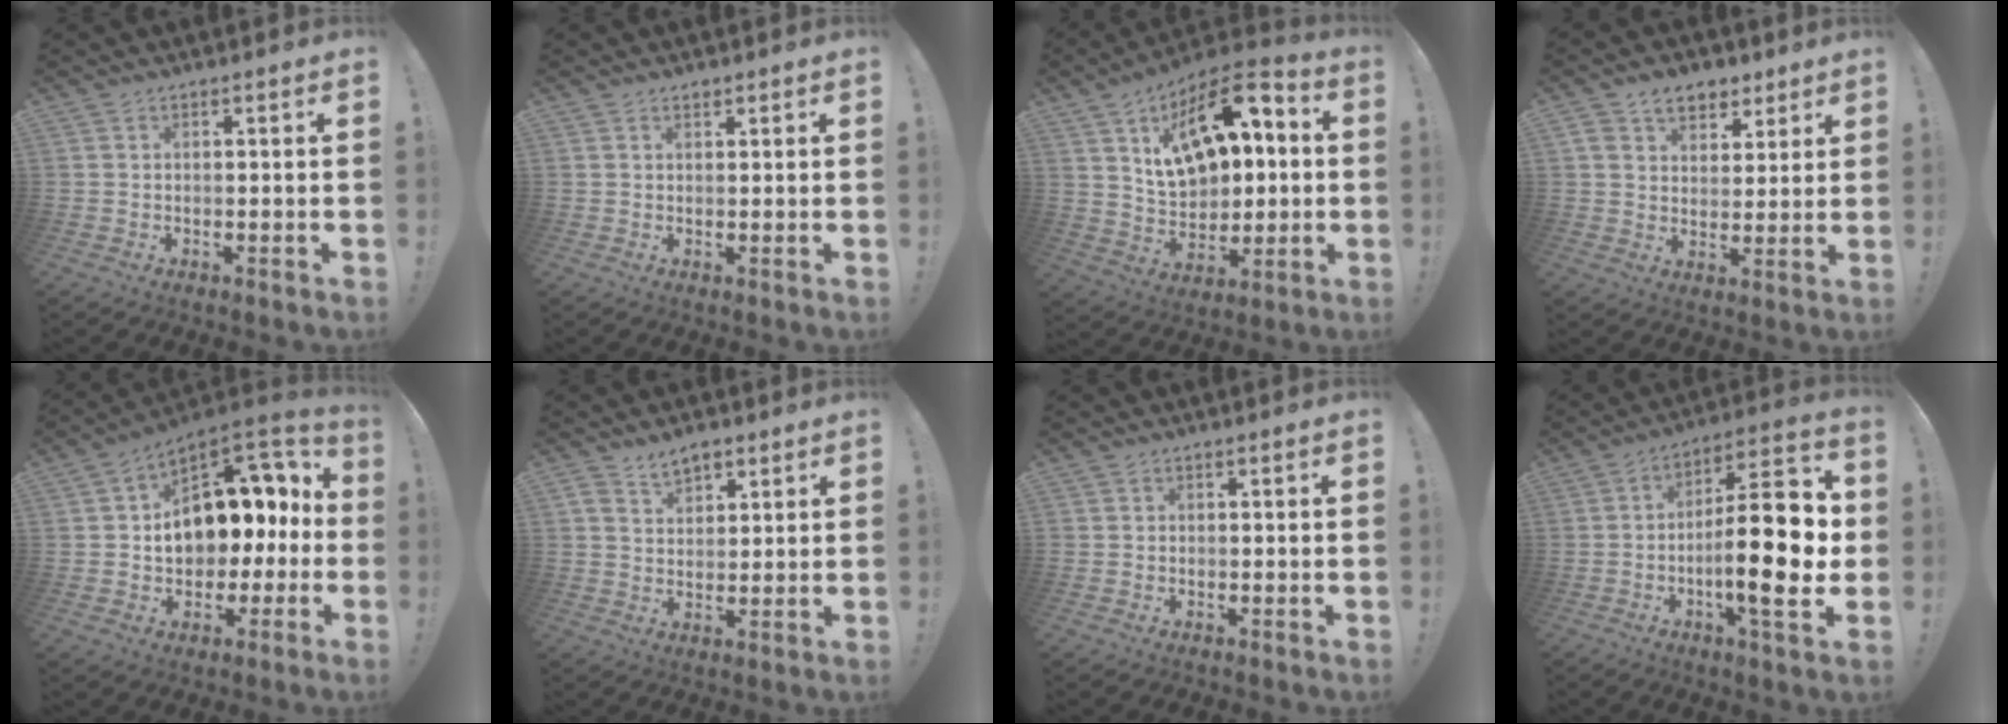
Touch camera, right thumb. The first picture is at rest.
{"total": 0.7, "force": [0.6, 0.4, 0.1], "torque": [0.003, -0.003, 0.011]}
{"total": 18.4, "force": [7.0, 11.3, 12.8], "torque": [-0.183, -0.032, 0.125]}
{"total": 8.8, "force": [5.2, 6.3, 3.5], "torque": [-0.046, -0.026, 0.098]}
{"total": 15.5, "force": [3.0, 11.0, 10.5], "torque": [-0.136, -0.015, 0.066]}
{"total": 6.0, "force": [3.9, 3.7, 2.6], "torque": [-0.042, -0.014, 0.073]}
{"total": 1.2, "force": [-0.1, 1.2, 0.0], "torque": [-0.001, 0.004, -0.001]}
{"total": 21.6, "force": [-3.2, 6.5, 20.4], "torque": [-0.319, 0.023, -0.052]}